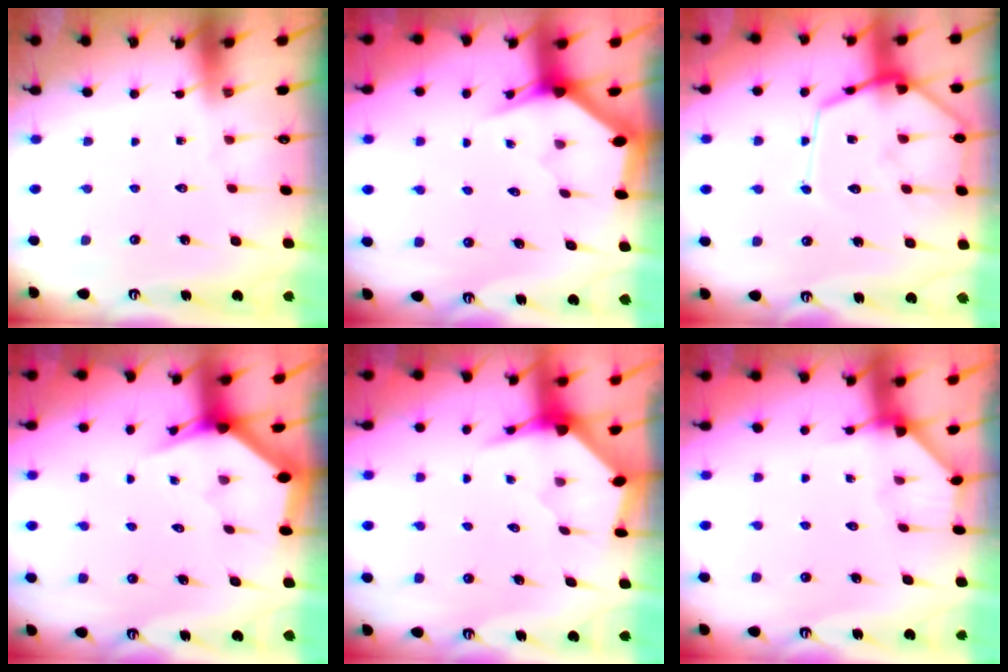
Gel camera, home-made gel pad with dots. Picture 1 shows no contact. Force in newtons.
{"total": 2.9, "press": 2.9, "slide": 0.0}
{"total": 15.7, "press": 15.6, "slide": 1.4}
{"total": 2.9, "press": 2.9, "slide": 0.1}
{"total": 3.7, "press": 3.6, "slide": 0.4}
{"total": 2.5, "press": 2.5, "slide": 0.2}